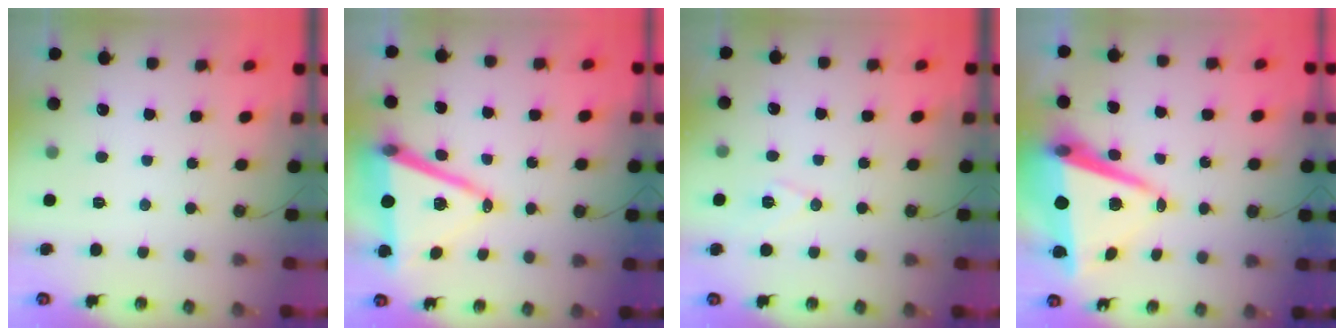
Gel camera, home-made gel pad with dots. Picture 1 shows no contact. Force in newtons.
{"total": 15.2, "press": 14.7, "slide": 3.9}
{"total": 7.4, "press": 6.4, "slide": 3.7}
{"total": 12.8, "press": 12.4, "slide": 3.2}